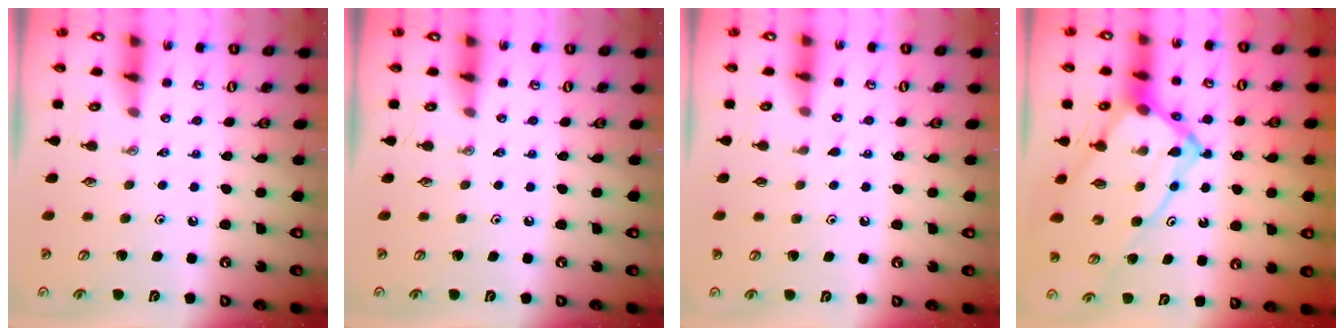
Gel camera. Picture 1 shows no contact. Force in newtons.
{"total": 0.0}
{"total": 6.8, "press": 6.7, "slide": 0.6}
{"total": 16.6, "press": 16.5, "slide": 1.4}